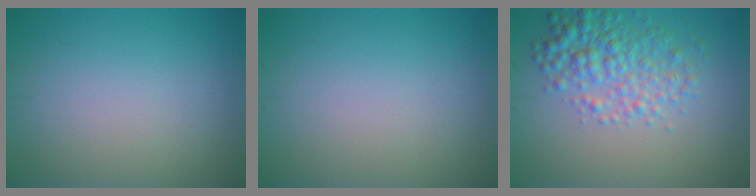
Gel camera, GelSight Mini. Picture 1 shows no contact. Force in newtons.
{"total": 0.0}
{"total": 4.4, "press": 4.3, "slide": 0.2}